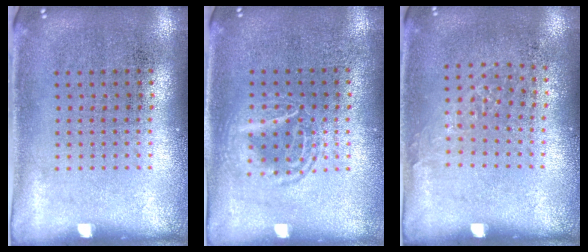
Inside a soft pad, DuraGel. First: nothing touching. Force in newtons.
{"total": 1.2, "press": 1.2, "slide": 0.1}
{"total": 0.8, "press": 0.7, "slide": 0.4}